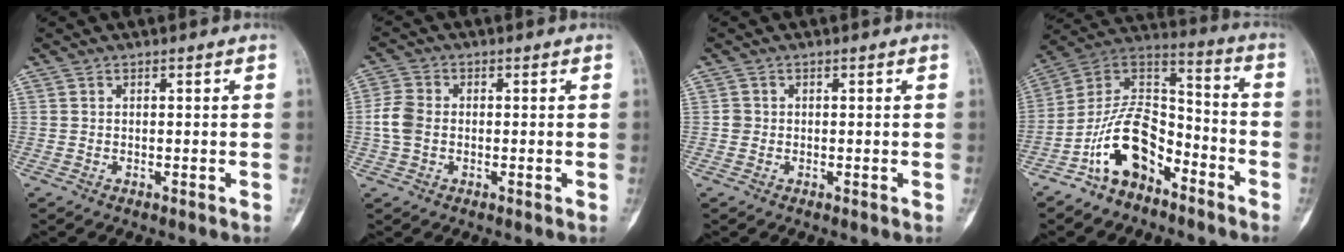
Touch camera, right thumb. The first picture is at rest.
{"total": 5.3, "force": [-0.5, 4.0, 3.4], "torque": [-0.076, 0.011, -0.017]}
{"total": 1.3, "force": [-0.1, 1.3, 0.2], "torque": [0.002, 0.005, -0.003]}
{"total": 15.5, "force": [-8.6, 8.9, 9.4], "torque": [-0.154, 0.094, -0.164]}